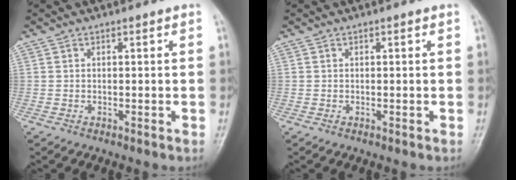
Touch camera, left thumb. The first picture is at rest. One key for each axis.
{"total": 0.0}